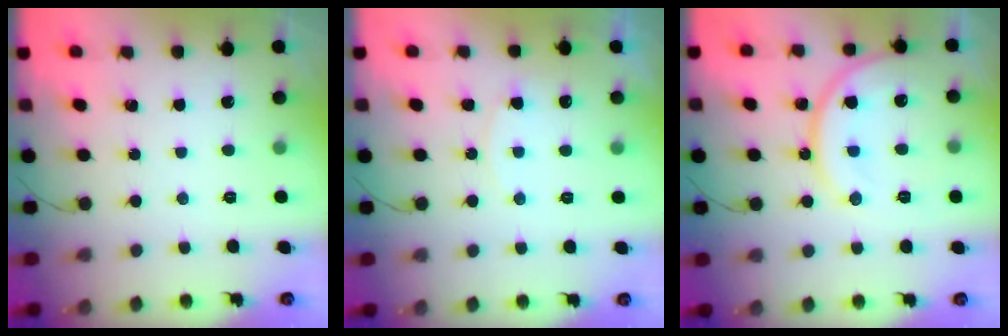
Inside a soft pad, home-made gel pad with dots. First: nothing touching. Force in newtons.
{"total": 6.5, "press": 6.5, "slide": 0.7}
{"total": 14.6, "press": 14.5, "slide": 1.7}